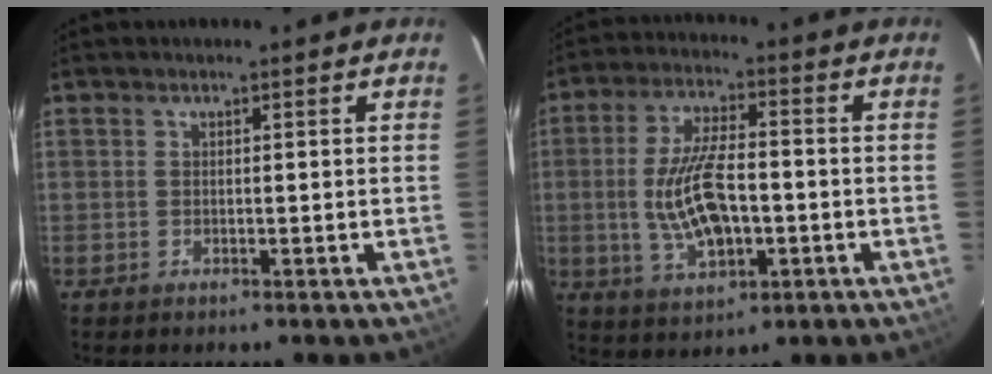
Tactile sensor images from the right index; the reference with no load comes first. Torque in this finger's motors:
{"motor_torque": [1.33, -0.81, 0.78, 0.19]}